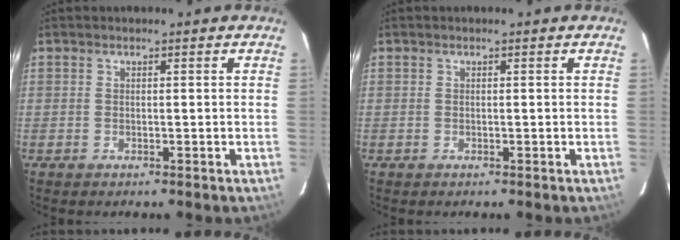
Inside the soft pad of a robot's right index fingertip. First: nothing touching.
{"total": 0.0}